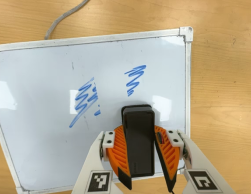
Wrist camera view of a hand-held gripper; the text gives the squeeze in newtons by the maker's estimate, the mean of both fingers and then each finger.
{"total": 9.3, "left": 9.4, "right": 9.1}